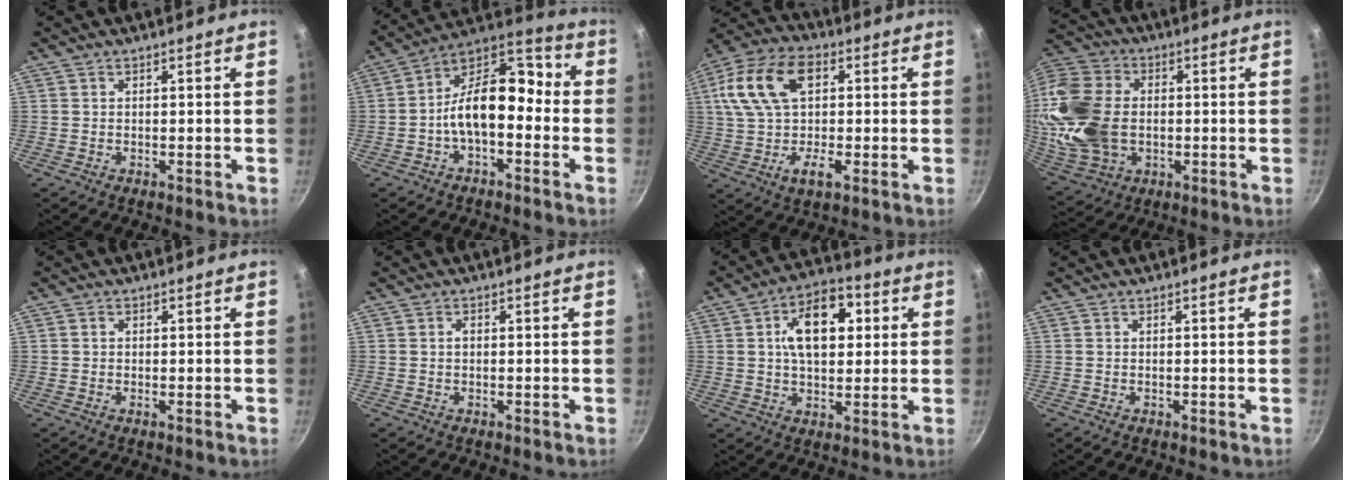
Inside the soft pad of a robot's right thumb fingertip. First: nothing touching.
{"total": 14.3, "force": [-2.9, 8.3, 11.3], "torque": [-0.161, 0.063, -0.065]}
{"total": 16.6, "force": [2.8, 10.3, 12.7], "torque": [-0.225, 0.020, 0.032]}
{"total": 21.4, "force": [-0.3, 15.5, 14.8], "torque": [-0.305, 0.011, 0.002]}
{"total": 0.7, "force": [0.1, 0.6, 0.4], "torque": [-0.006, 0.003, -0.001]}
{"total": 1.1, "force": [0.2, 0.7, 0.8], "torque": [-0.013, 0.003, 0.002]}
{"total": 13.8, "force": [3.1, 8.5, 10.3], "torque": [-0.127, 0.007, 0.039]}
{"total": 0.0}